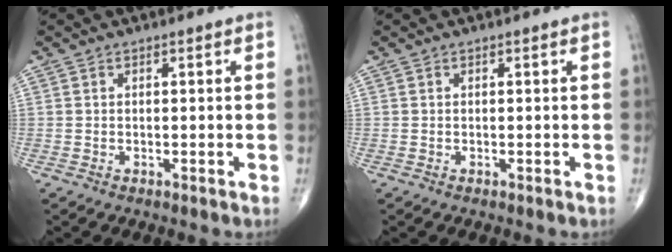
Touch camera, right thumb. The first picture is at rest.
{"total": 0.0}